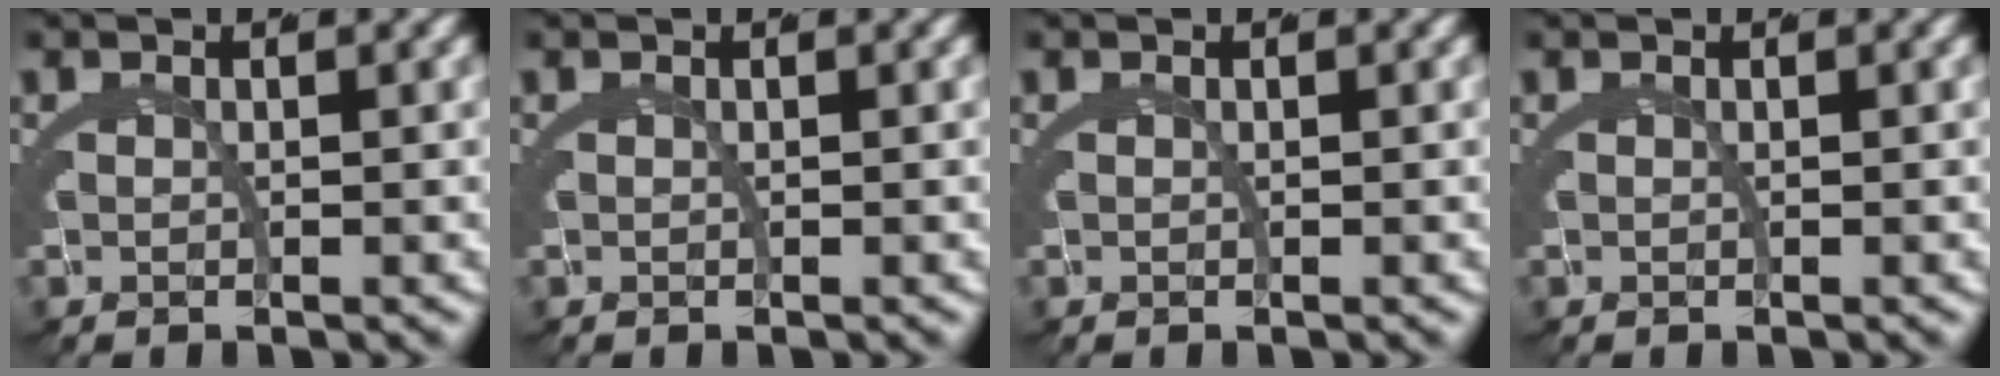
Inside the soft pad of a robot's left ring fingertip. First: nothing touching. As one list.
[{"total": 0.0}, {"total": 0.0}, {"total": 0.0}]